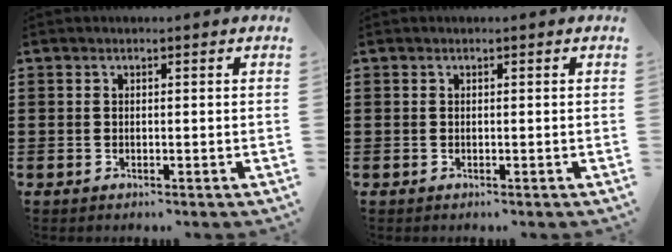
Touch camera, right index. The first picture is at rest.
{"total": 0.0}